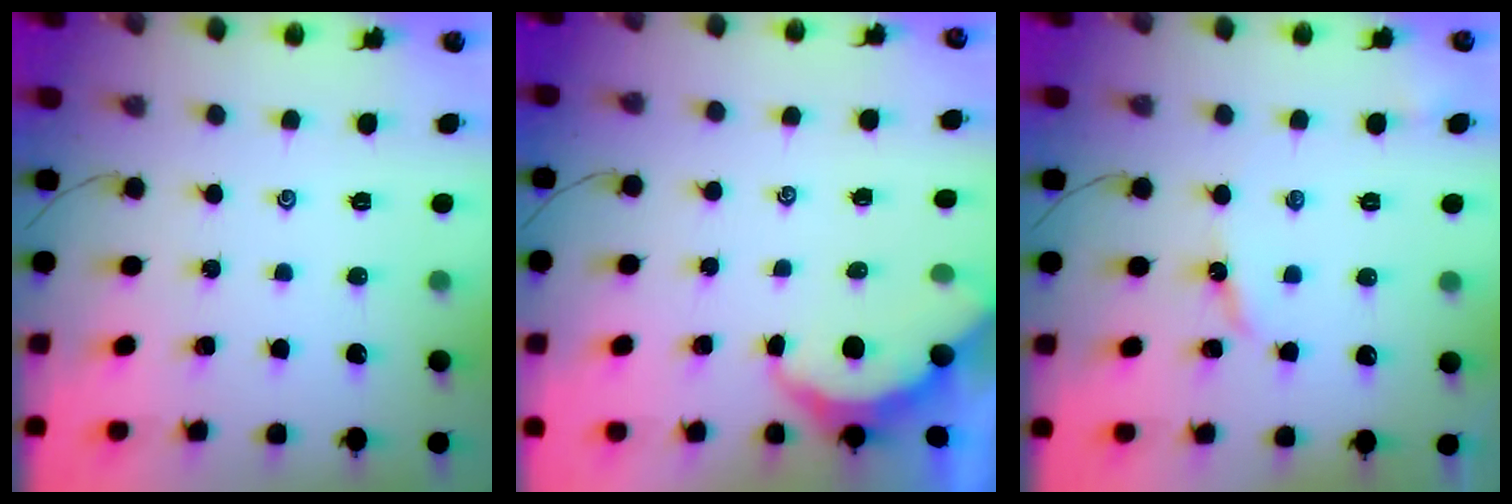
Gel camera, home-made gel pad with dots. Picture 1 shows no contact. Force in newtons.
{"total": 3.2, "press": 3.2, "slide": 0.3}
{"total": 3.4, "press": 3.3, "slide": 0.5}